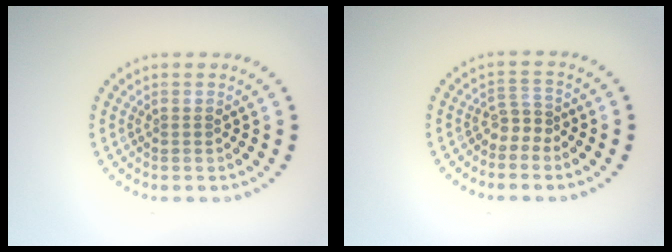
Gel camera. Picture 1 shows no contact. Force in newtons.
{"total": 1.8, "press": 1.2, "slide": 1.4}